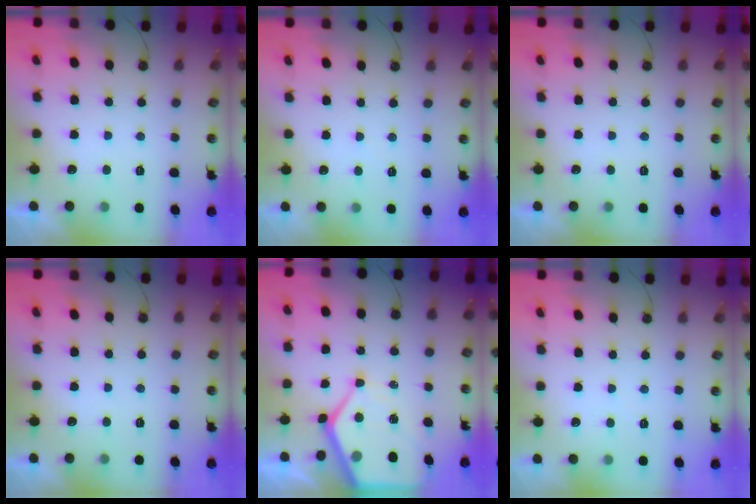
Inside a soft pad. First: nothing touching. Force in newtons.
{"total": 3.3, "press": 3.3, "slide": 0.6}
{"total": 0.0}
{"total": 0.0}
{"total": 13.7, "press": 13.6, "slide": 1.3}
{"total": 2.5, "press": 2.4, "slide": 0.4}